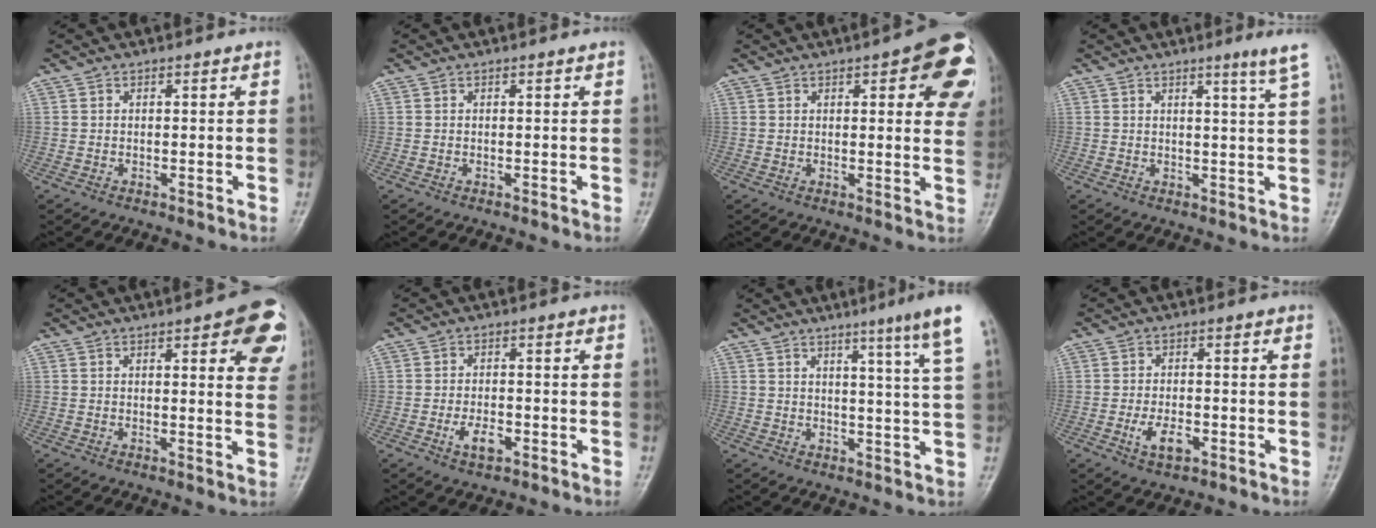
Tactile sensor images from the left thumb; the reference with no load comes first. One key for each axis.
{"total": 0.0}
{"total": 15.3, "fx": 6.0, "fy": 5.3, "fz": 13.0, "tx": -0.118, "ty": -0.015, "tz": 0.059}
{"total": 4.5, "fx": 2.8, "fy": -0.9, "fz": 3.4, "tx": -0.050, "ty": -0.023, "tz": 0.040}
{"total": 11.8, "fx": 5.0, "fy": 3.8, "fz": 10.0, "tx": -0.079, "ty": -0.013, "tz": 0.051}
{"total": 4.3, "fx": -1.8, "fy": 2.3, "fz": 3.2, "tx": -0.054, "ty": 0.006, "tz": -0.031}
{"total": 9.5, "fx": 6.0, "fy": -0.9, "fz": 7.3, "tx": -0.097, "ty": -0.027, "tz": 0.070}
{"total": 4.9, "fx": -1.9, "fy": 2.6, "fz": 3.7, "tx": -0.065, "ty": 0.006, "tz": -0.032}